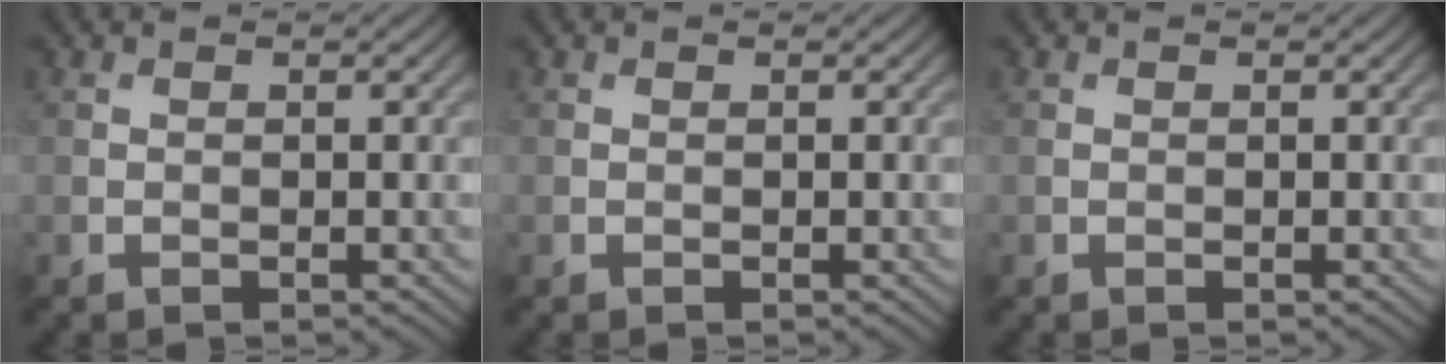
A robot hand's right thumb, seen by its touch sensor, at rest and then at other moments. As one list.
[{"total": 0.0}, {"total": 0.0}]